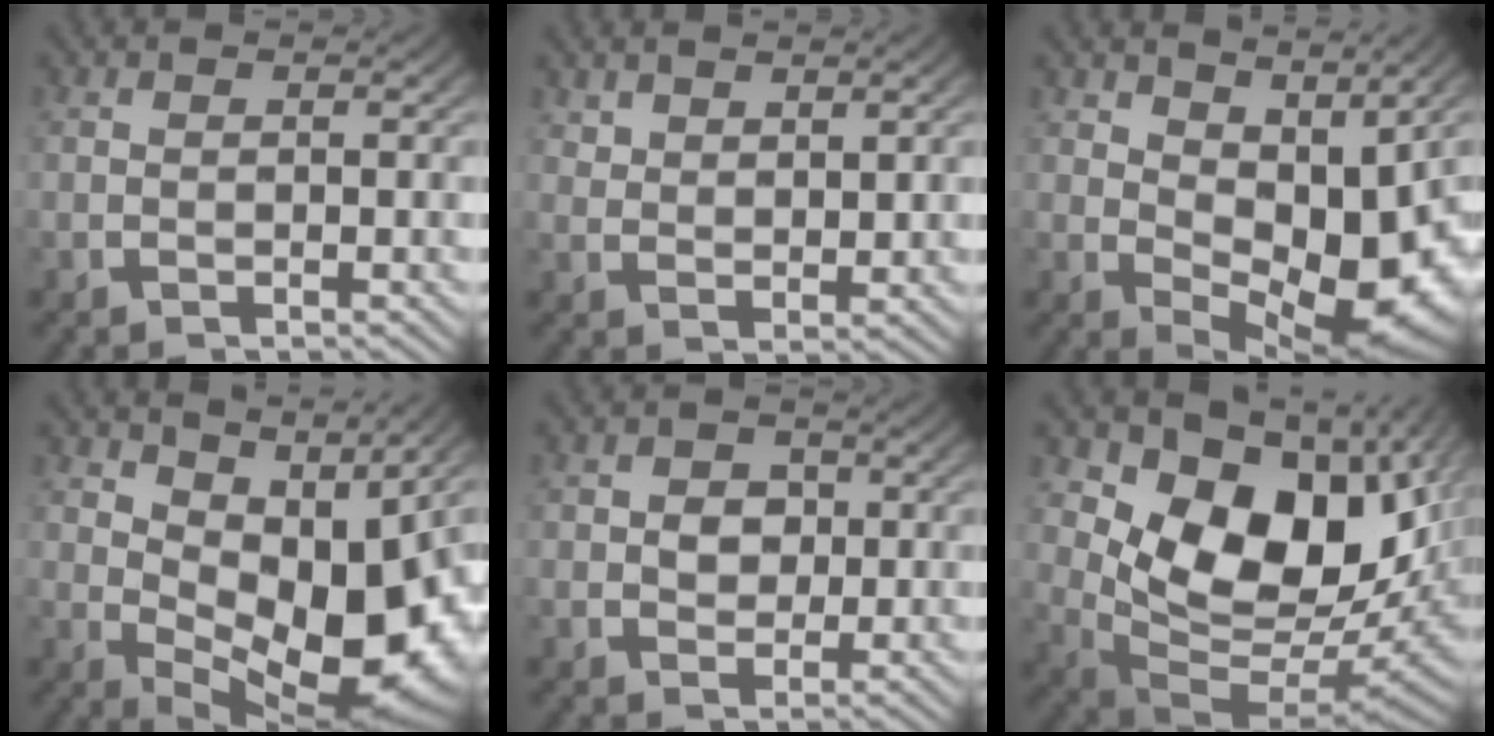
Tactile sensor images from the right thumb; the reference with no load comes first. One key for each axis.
{"total": 1.9, "fx": 1.9, "fy": 0.4, "fz": 0.3, "tx": 0.000, "ty": -0.002, "tz": 0.045}
{"total": 9.1, "fx": 0.4, "fy": 5.2, "fz": 7.5, "tx": -0.121, "ty": -0.040, "tz": 0.032}
{"total": 13.1, "fx": -0.2, "fy": 7.6, "fz": 10.7, "tx": -0.165, "ty": -0.039, "tz": 0.024}
{"total": 2.9, "fx": 0.3, "fy": 2.4, "fz": 1.5, "tx": -0.022, "ty": -0.017, "tz": 0.015}
{"total": 17.0, "fx": 0.4, "fy": 11.0, "fz": 13.0, "tx": -0.231, "ty": -0.059, "tz": 0.032}